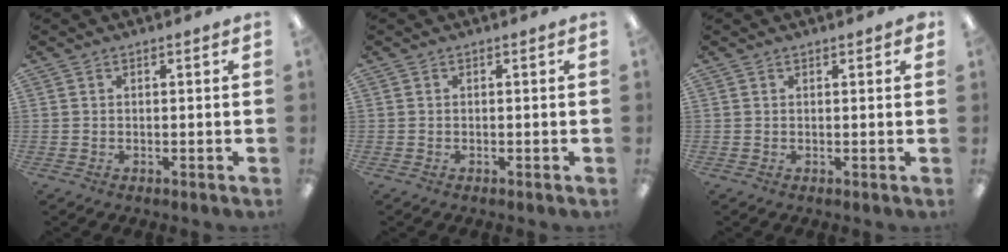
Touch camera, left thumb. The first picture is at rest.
{"total": 0.0}
{"total": 1.0, "force": [0.8, 0.3, 0.5], "torque": [-0.003, -0.002, 0.013]}